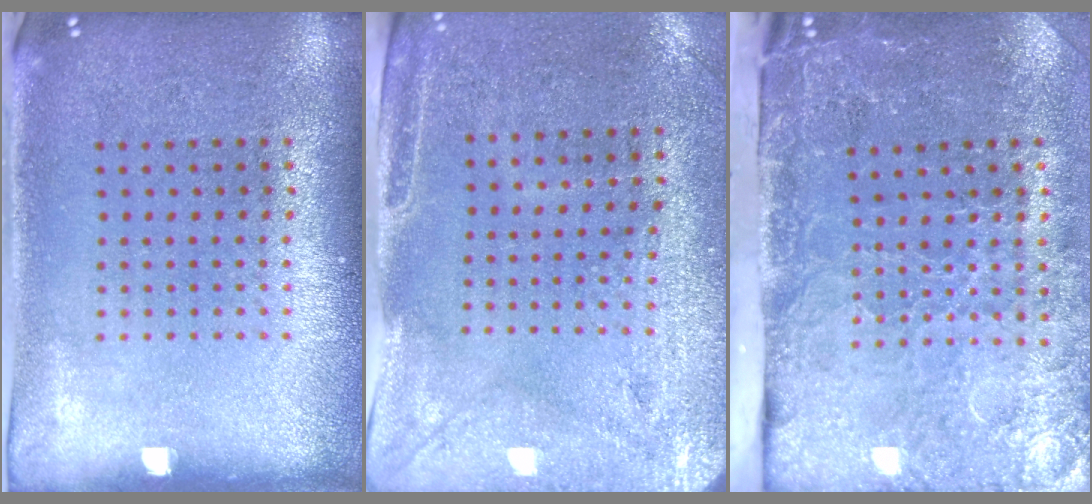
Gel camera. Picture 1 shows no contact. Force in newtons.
{"total": 2.9, "press": 2.5, "slide": 1.5}
{"total": 4.8, "press": 3.6, "slide": 3.1}